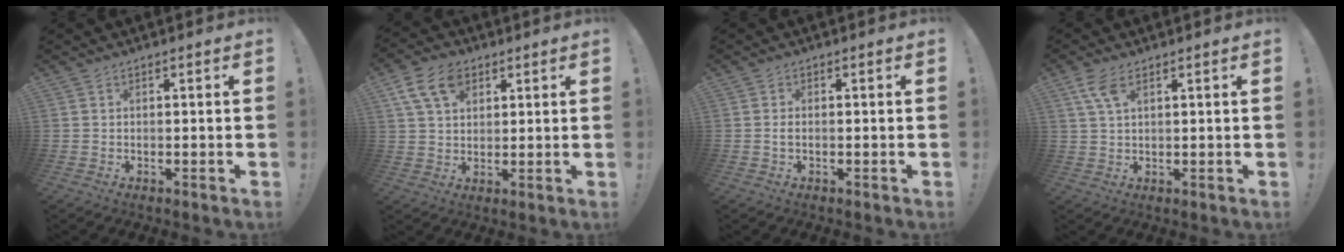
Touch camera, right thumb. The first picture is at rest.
{"total": 10.9, "force": [5.0, 7.3, 6.3], "torque": [-0.117, -0.005, 0.096]}
{"total": 1.0, "force": [-0.2, 0.3, 1.0], "torque": [-0.018, 0.004, -0.005]}
{"total": 5.7, "force": [2.9, 2.3, 4.3], "torque": [-0.087, -0.003, 0.056]}